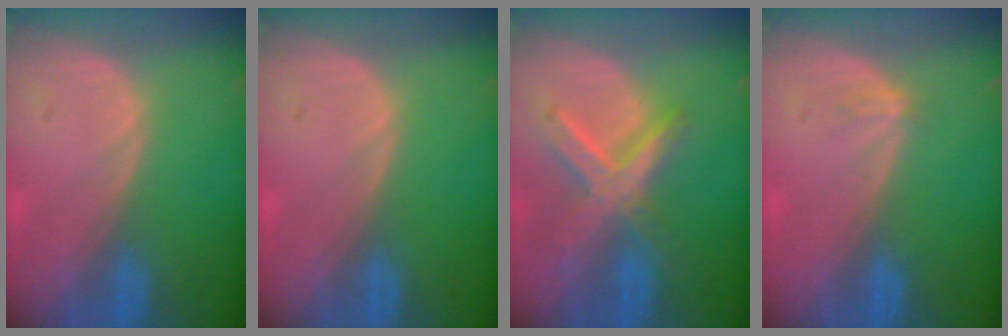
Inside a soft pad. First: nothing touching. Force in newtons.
{"total": 0.0}
{"total": 7.8, "press": 6.7, "slide": 3.9}
{"total": 1.2, "press": 0.8, "slide": 0.8}